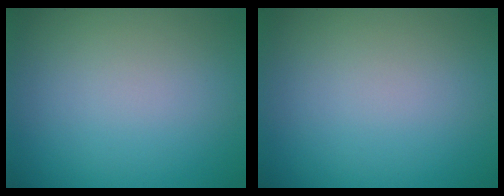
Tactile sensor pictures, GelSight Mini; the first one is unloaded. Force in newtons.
{"total": 0.0}